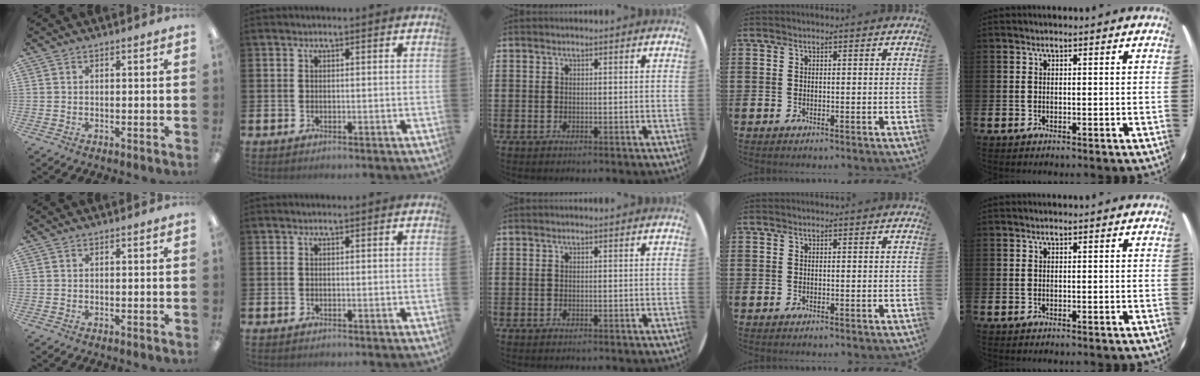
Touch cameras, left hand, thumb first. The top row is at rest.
{}